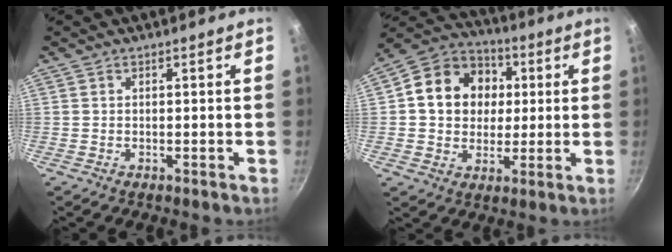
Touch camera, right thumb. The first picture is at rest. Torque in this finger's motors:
{"motor_torque": [-0.13, 0.48, 0.21, 0.09, 0.08]}